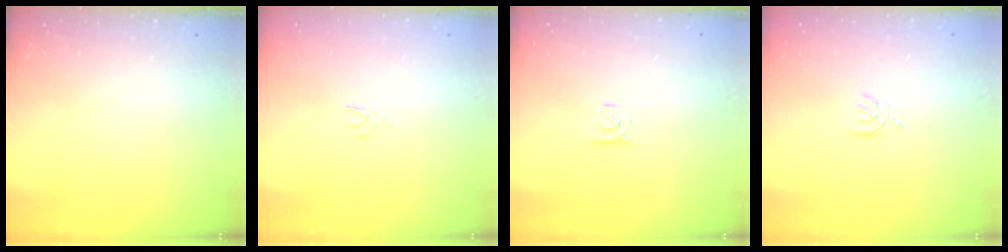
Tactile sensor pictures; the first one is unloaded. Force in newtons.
{"total": 2.1, "press": 2.1, "slide": 0.3}
{"total": 1.0, "press": 1.0, "slide": 0.1}
{"total": 1.8, "press": 1.8, "slide": 0.4}